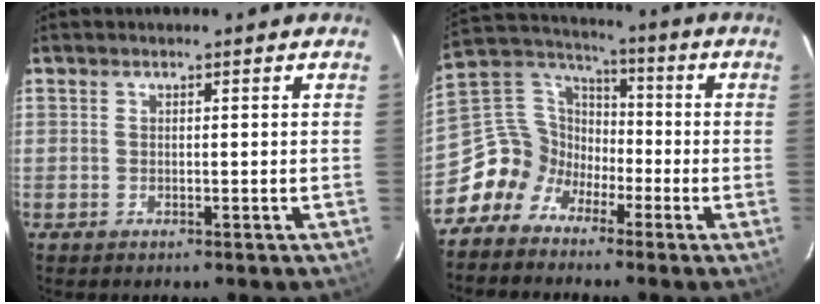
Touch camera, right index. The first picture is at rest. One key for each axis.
{"total": 9.7, "fx": -5.5, "fy": 7.8, "fz": 2.0, "tx": -0.051, "ty": 0.041, "tz": -0.125}